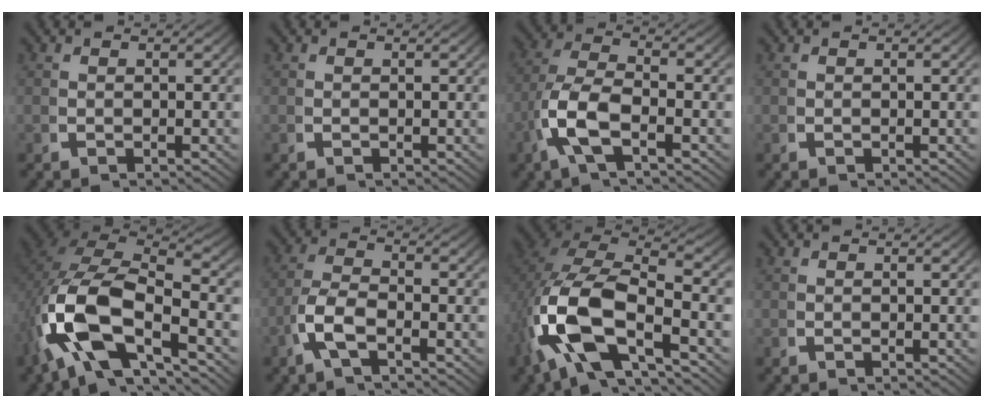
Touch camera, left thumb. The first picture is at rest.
{"total": 0.0}
{"total": 7.2, "force": [-1.3, 4.0, 5.8], "torque": [-0.151, -0.025, -0.015]}
{"total": 0.0}
{"total": 17.1, "force": [-0.7, 11.5, 12.6], "torque": [-0.267, -0.036, -0.004]}
{"total": 4.6, "force": [-1.1, 2.5, 3.7], "torque": [-0.092, -0.011, -0.020]}
{"total": 15.5, "force": [-0.7, 10.3, 11.6], "torque": [-0.260, -0.043, 0.003]}
{"total": 0.0}